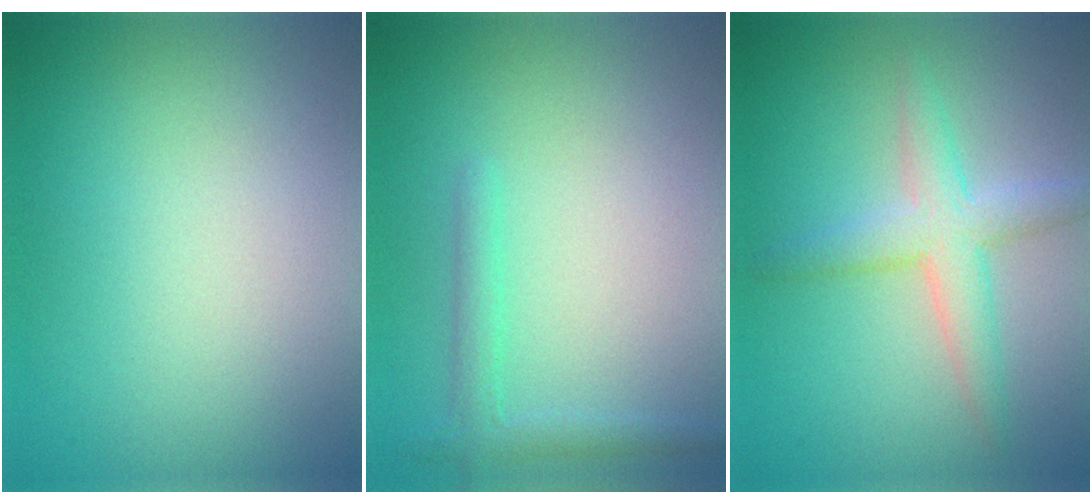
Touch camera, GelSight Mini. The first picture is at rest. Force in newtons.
{"total": 1.9, "press": 1.8, "slide": 0.2}
{"total": 3.6, "press": 3.6, "slide": 0.2}